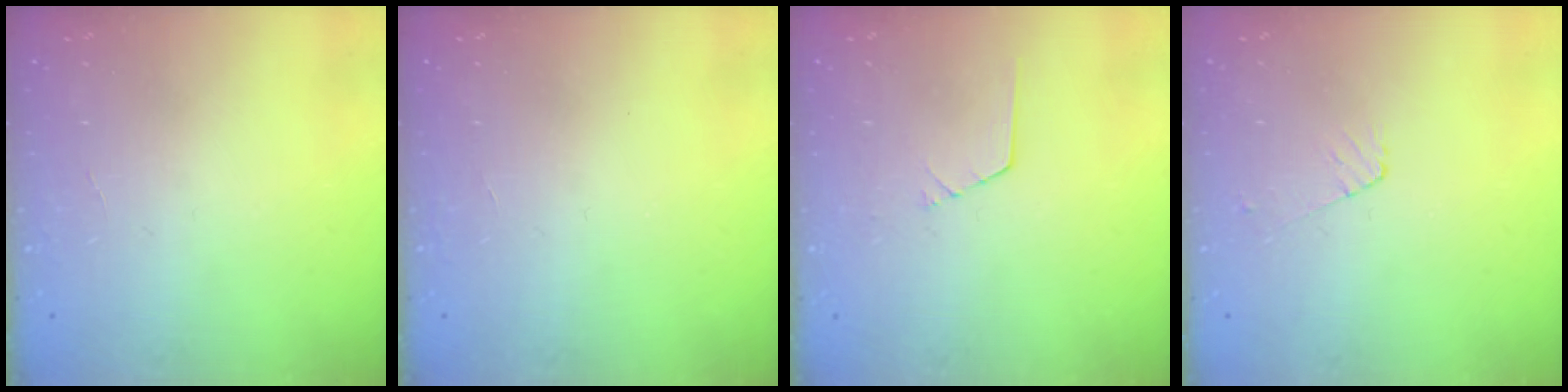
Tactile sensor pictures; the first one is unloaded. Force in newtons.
{"total": 0.0}
{"total": 1.6, "press": 1.6, "slide": 0.0}
{"total": 4.9, "press": 4.8, "slide": 0.4}